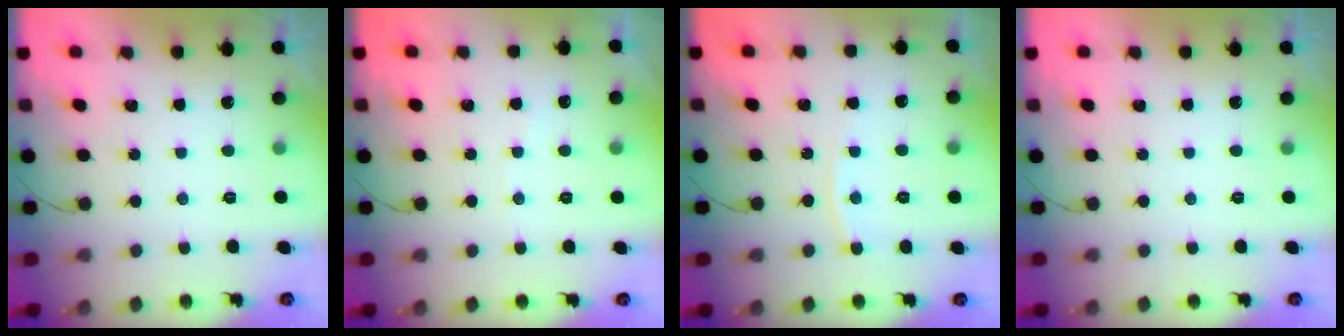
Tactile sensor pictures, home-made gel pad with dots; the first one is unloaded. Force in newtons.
{"total": 2.4, "press": 2.3, "slide": 0.3}
{"total": 5.7, "press": 5.6, "slide": 0.6}
{"total": 0.0}